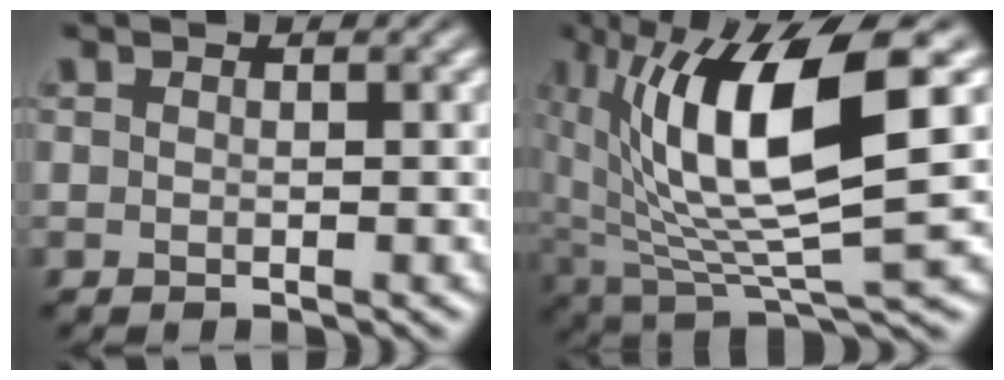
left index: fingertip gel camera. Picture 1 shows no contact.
{"total": 12.8, "force": [3.2, 3.6, 11.9], "torque": [-0.211, 0.003, 0.065]}